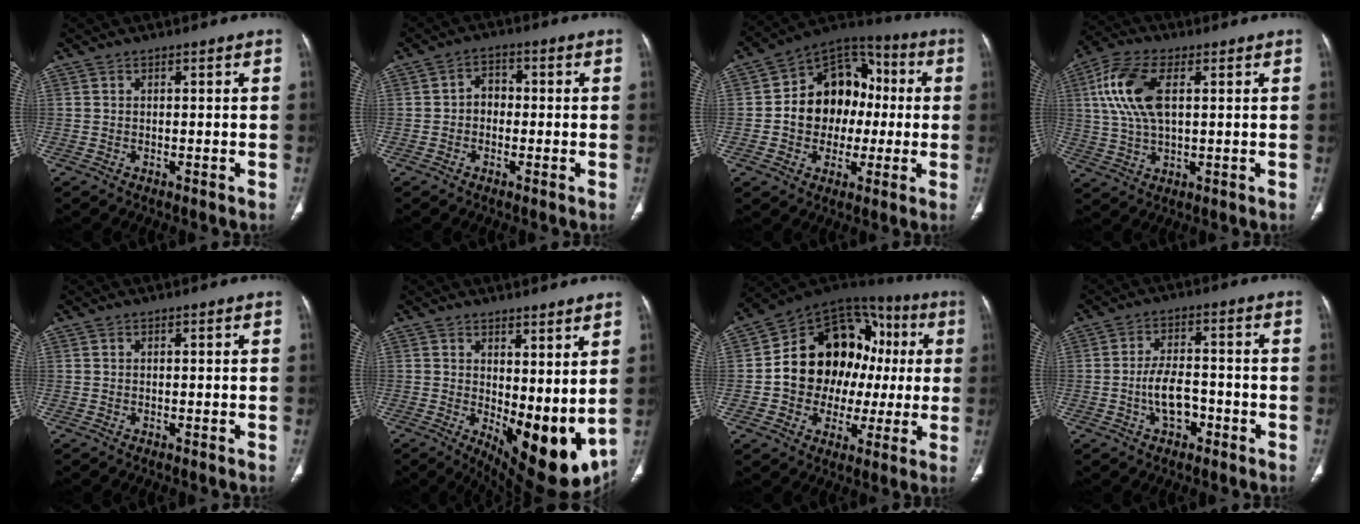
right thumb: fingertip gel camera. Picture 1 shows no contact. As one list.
[{"total": 3.6, "force": [-0.5, 3.0, 2.0], "torque": [-0.007, 0.017, -0.019]}, {"total": 16.7, "force": [-0.2, 13.3, 10.2], "torque": [-0.103, 0.036, -0.010]}, {"total": 12.2, "force": [3.0, 6.2, 10.0], "torque": [-0.218, 0.009, 0.059]}, {"total": 0.0}, {"total": 15.0, "force": [1.4, 6.8, 13.3], "torque": [-0.176, -0.044, 0.042]}, {"total": 23.6, "force": [1.5, 17.1, 16.1], "torque": [-0.194, 0.048, 0.030]}, {"total": 6.6, "force": [-2.3, 3.9, 4.9], "torque": [-0.079, 0.027, -0.041]}]